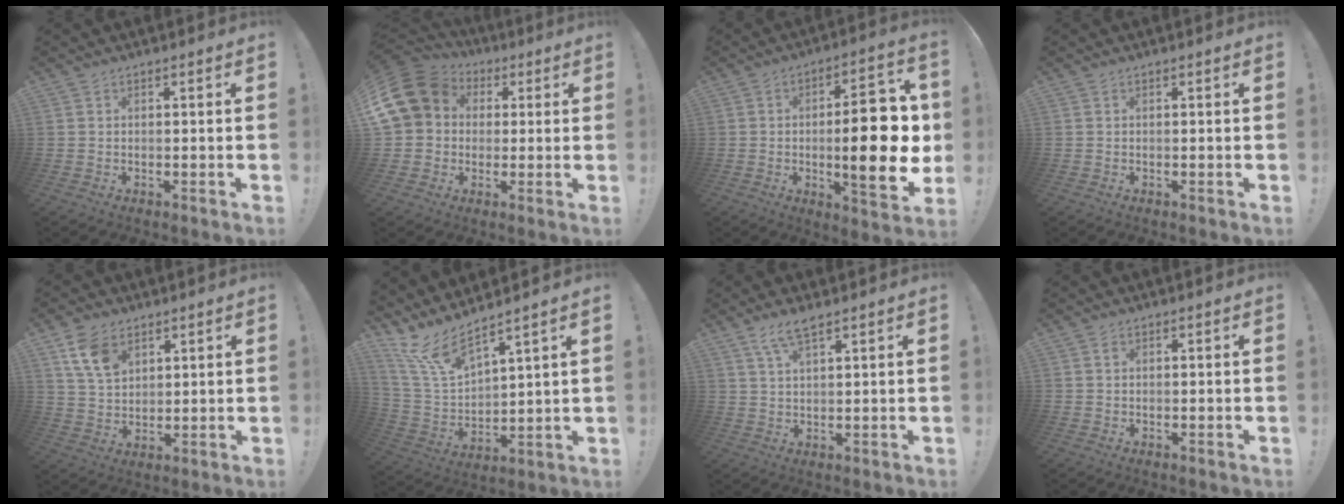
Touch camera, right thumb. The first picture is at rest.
{"total": 15.7, "force": [3.8, 12.9, 8.1], "torque": [-0.145, -0.011, 0.076]}
{"total": 20.6, "force": [-0.4, 6.0, 19.7], "torque": [-0.268, -0.006, -0.003]}
{"total": 0.0}
{"total": 9.3, "force": [5.2, 5.9, 5.0], "torque": [-0.091, -0.013, 0.102]}
{"total": 11.6, "force": [9.5, 3.2, 6.0], "torque": [-0.143, -0.070, 0.176]}
{"total": 5.2, "force": [3.6, 1.1, 3.6], "torque": [-0.074, -0.011, 0.066]}
{"total": 0.6, "force": [0.2, 0.5, 0.2], "torque": [-0.002, 0.000, 0.003]}